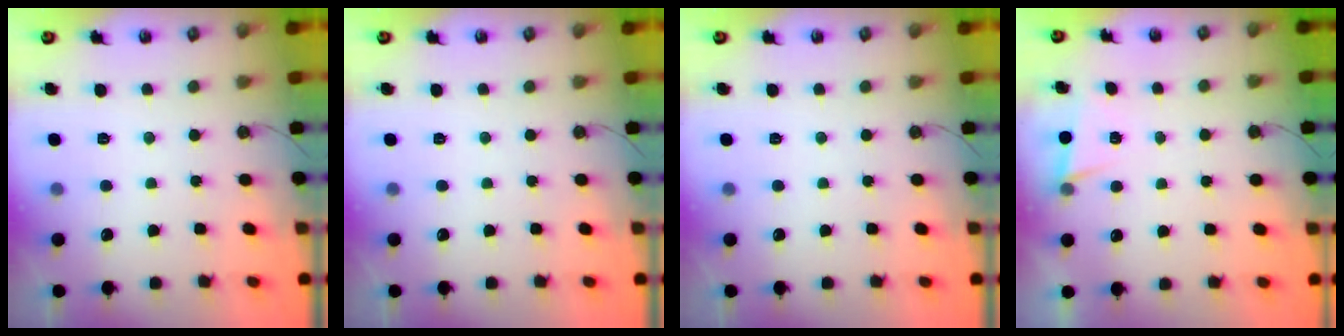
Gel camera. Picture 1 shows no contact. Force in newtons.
{"total": 0.0}
{"total": 0.0}
{"total": 2.6, "press": 1.9, "slide": 1.8}